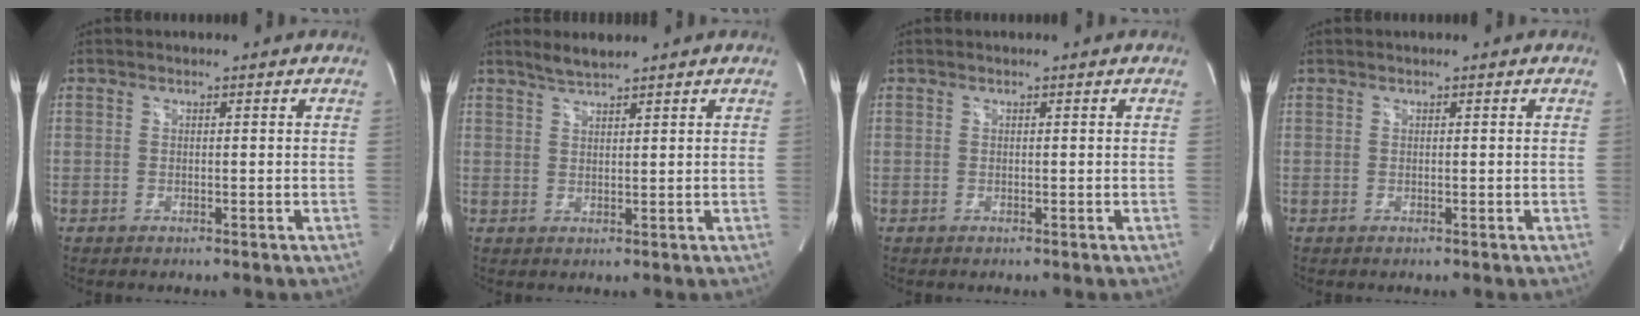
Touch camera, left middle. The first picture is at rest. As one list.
[{"total": 2.9, "force": [2.6, -0.1, 1.2], "torque": [-0.032, 0.004, 0.051]}, {"total": 0.0}, {"total": 0.0}]